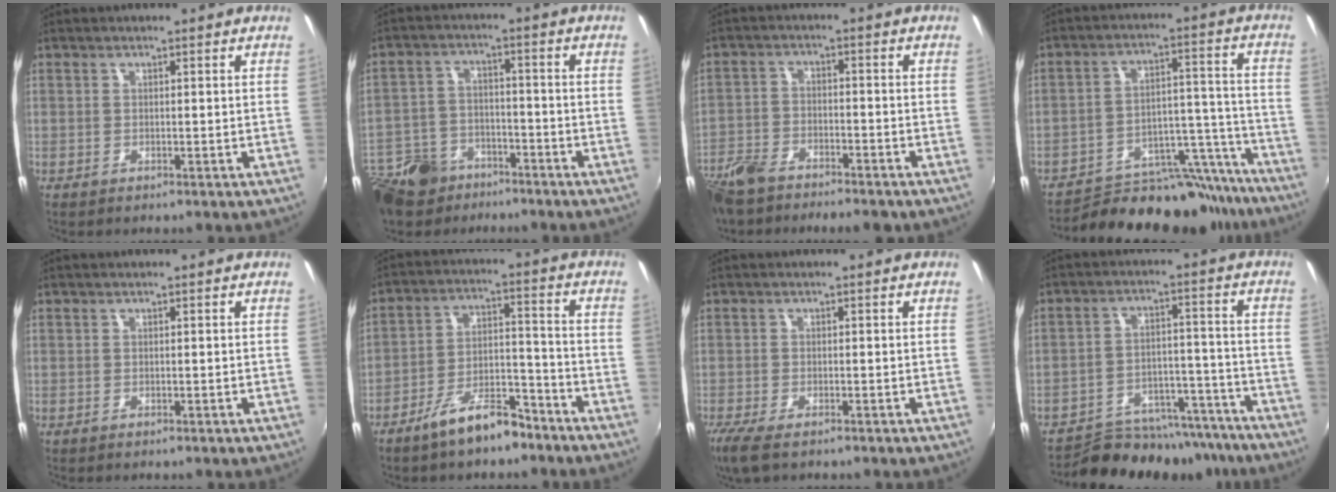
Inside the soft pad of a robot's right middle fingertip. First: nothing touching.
{"total": 16.3, "force": [-11.3, 9.5, 6.9], "torque": [-0.188, -0.001, -0.197]}
{"total": 11.4, "force": [-9.1, 4.4, 5.2], "torque": [-0.139, -0.019, -0.169]}
{"total": 20.9, "force": [-18.9, 6.9, 5.6], "torque": [-0.082, 0.046, -0.249]}
{"total": 0.0}
{"total": 9.8, "force": [-7.6, 3.3, 5.3], "torque": [-0.097, 0.018, -0.120]}
{"total": 4.9, "force": [-3.4, 1.3, 3.3], "torque": [-0.077, -0.020, -0.063]}
{"total": 16.4, "force": [-14.7, 5.5, 4.8], "torque": [-0.089, 0.021, -0.196]}